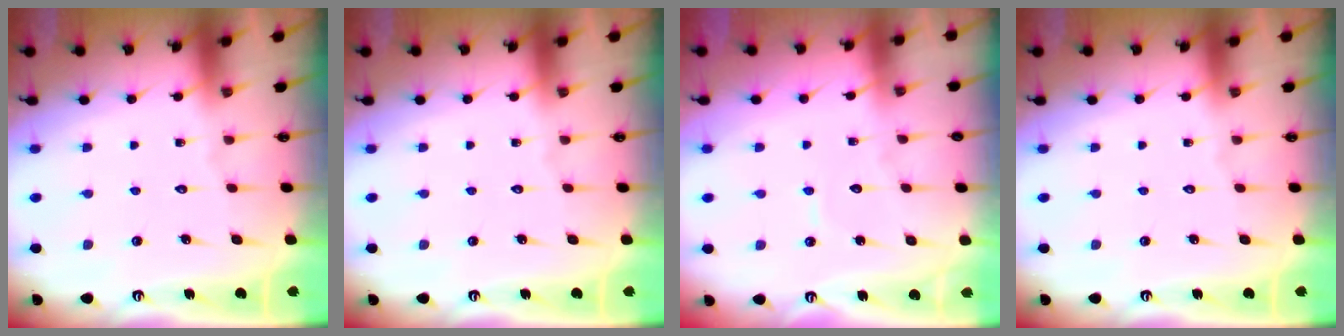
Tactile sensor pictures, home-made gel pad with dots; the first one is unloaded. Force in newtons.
{"total": 0.0}
{"total": 3.9, "press": 3.9, "slide": 0.2}
{"total": 0.0}